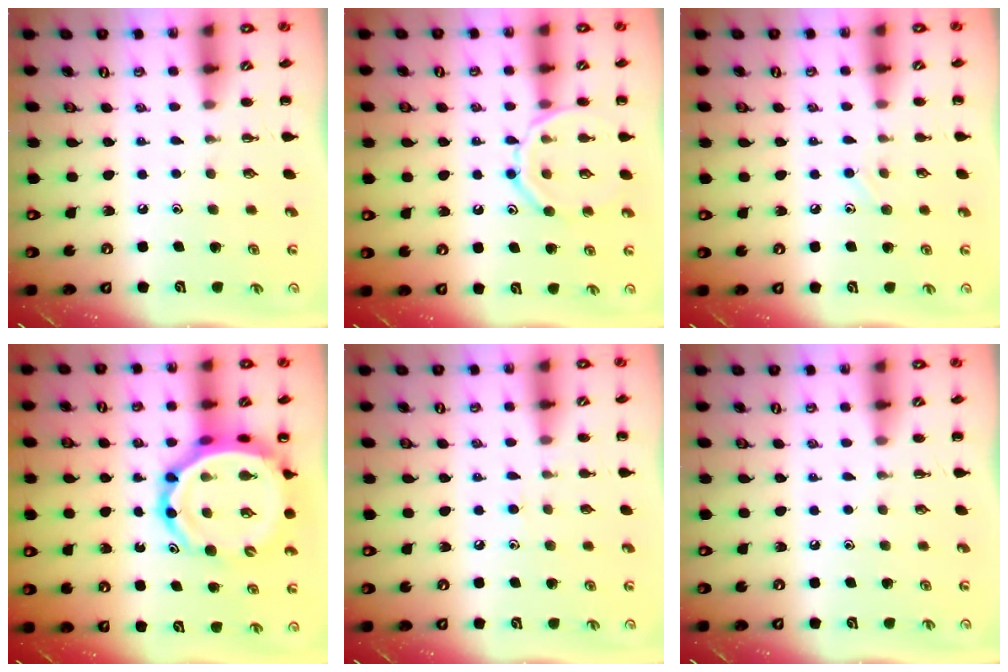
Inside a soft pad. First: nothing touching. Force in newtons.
{"total": 13.5, "press": 13.4, "slide": 1.4}
{"total": 6.4, "press": 6.1, "slide": 2.2}
{"total": 14.6, "press": 13.9, "slide": 4.2}
{"total": 5.8, "press": 5.4, "slide": 2.1}
{"total": 0.0}